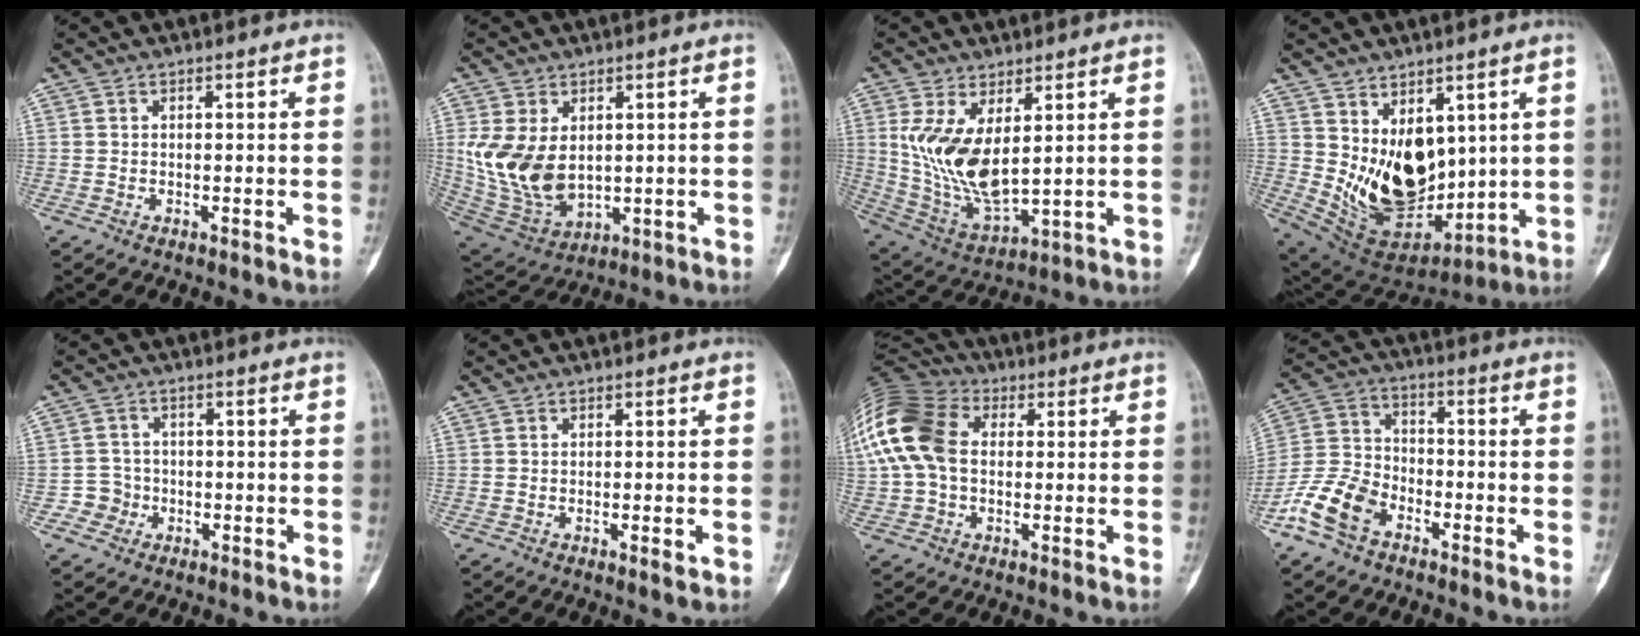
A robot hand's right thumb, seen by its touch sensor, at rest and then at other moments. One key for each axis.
{"total": 13.5, "fx": 1.4, "fy": 9.0, "fz": 10.0, "tx": -0.183, "ty": -0.015, "tz": 0.051}
{"total": 13.7, "fx": 2.9, "fy": 6.3, "fz": 11.8, "tx": -0.224, "ty": -0.027, "tz": 0.079}
{"total": 15.8, "fx": 3.0, "fy": 10.1, "fz": 11.8, "tx": -0.152, "ty": -0.042, "tz": 0.090}
{"total": 3.4, "fx": -1.4, "fy": 3.1, "fz": -0.3, "tx": 0.026, "ty": 0.012, "tz": -0.031}
{"total": 1.9, "fx": -0.5, "fy": 0.4, "fz": 1.8, "tx": -0.021, "ty": -0.007, "tz": -0.005}
{"total": 17.9, "fx": 2.2, "fy": 12.6, "fz": 12.5, "tx": -0.284, "ty": 0.033, "tz": 0.033}
{"total": 10.7, "fx": -6.4, "fy": 6.6, "fz": 5.4, "tx": -0.109, "ty": 0.036, "tz": -0.135}